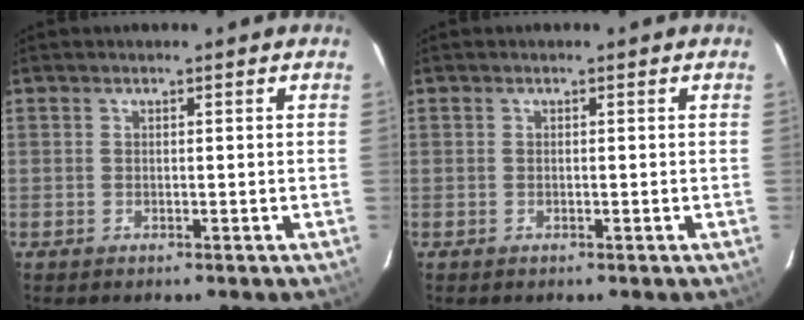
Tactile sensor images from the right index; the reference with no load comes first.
{"total": 0.0}